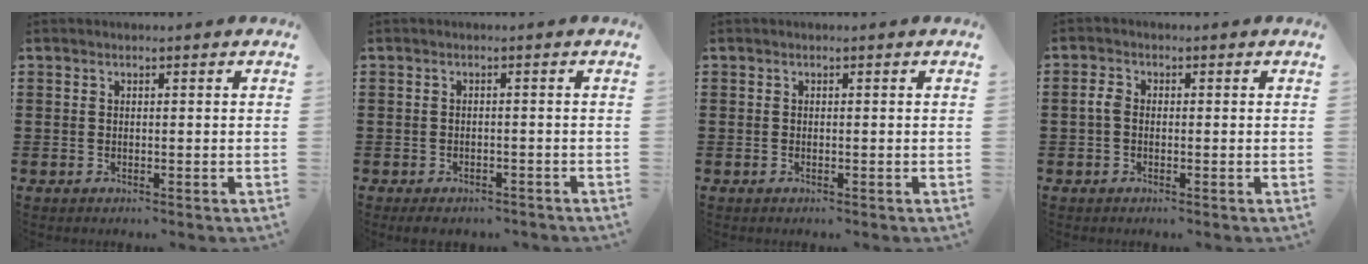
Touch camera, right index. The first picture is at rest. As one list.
[{"total": 1.7, "force": [-1.6, 0.4, 0.4], "torque": [-0.011, -0.001, -0.032]}, {"total": 0.0}, {"total": 2.2, "force": [-0.3, 1.5, 1.6], "torque": [-0.049, -0.002, -0.010]}]